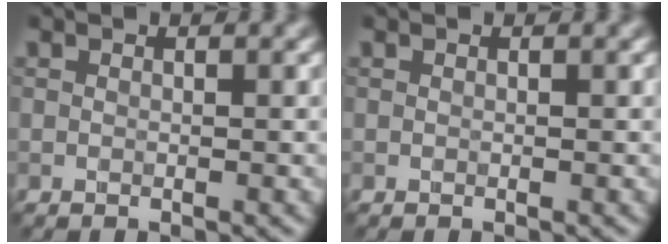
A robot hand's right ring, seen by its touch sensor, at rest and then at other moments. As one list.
[{"total": 0.0}]